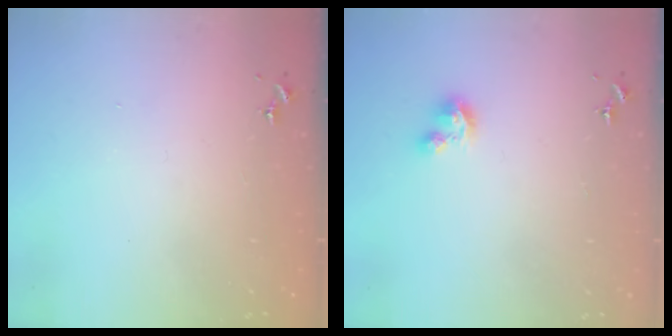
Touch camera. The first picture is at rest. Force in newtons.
{"total": 5.3, "press": 5.3, "slide": 0.3}